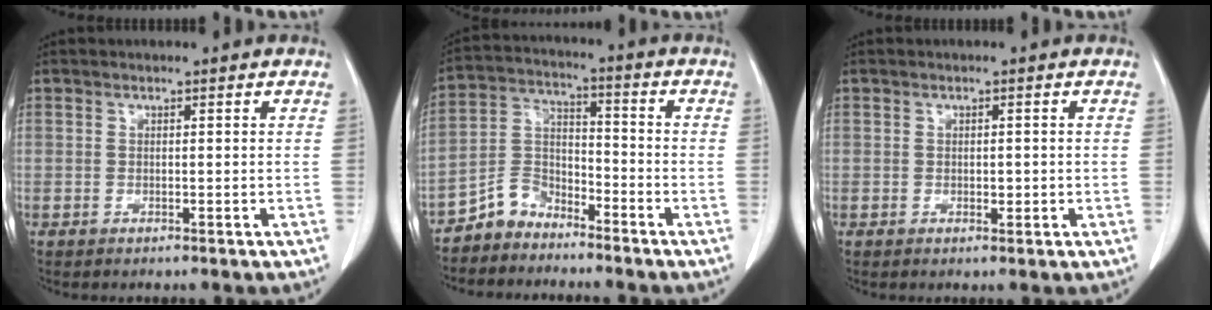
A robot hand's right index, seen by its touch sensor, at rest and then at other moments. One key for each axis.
{"total": 6.5, "fx": -5.5, "fy": 3.3, "fz": 0.8, "tx": -0.013, "ty": 0.015, "tz": -0.110}
{"total": 1.1, "fx": 0.0, "fy": 0.7, "fz": 0.9, "tx": -0.009, "ty": 0.001, "tz": 0.006}